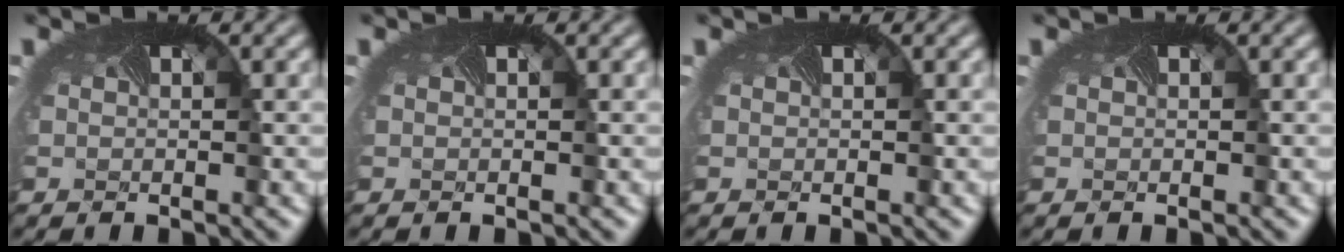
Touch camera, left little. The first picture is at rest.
{"total": 0.0}
{"total": 0.0}
{"total": 0.0}